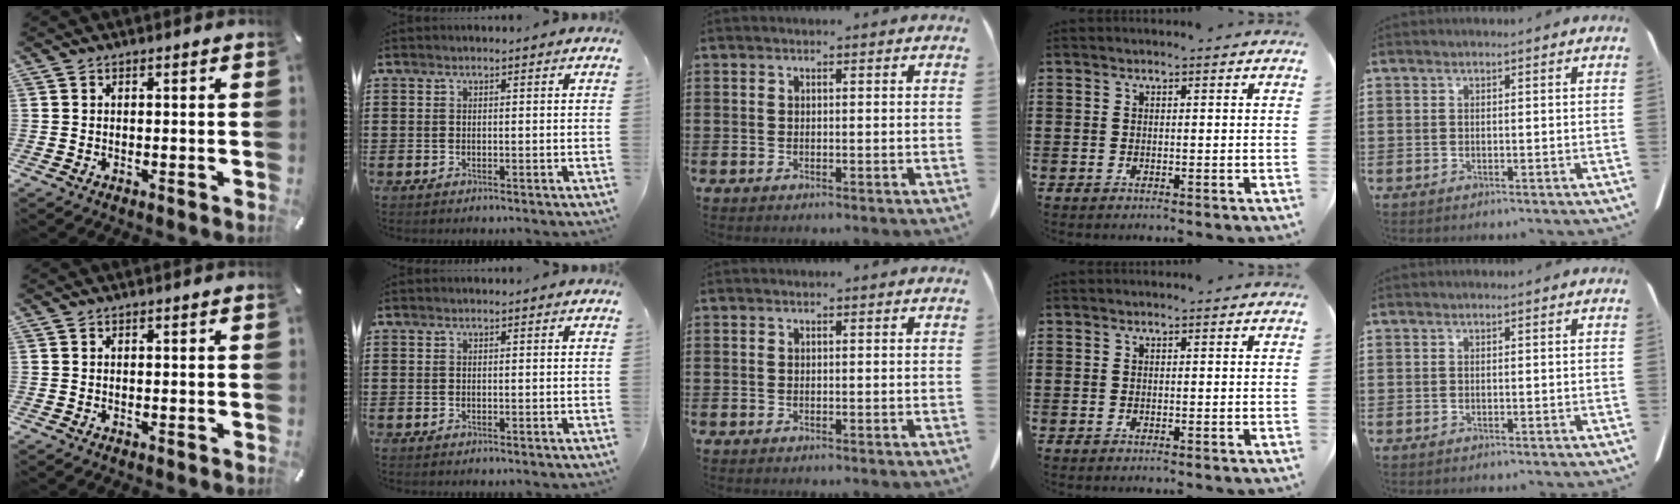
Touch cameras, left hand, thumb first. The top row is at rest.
{}